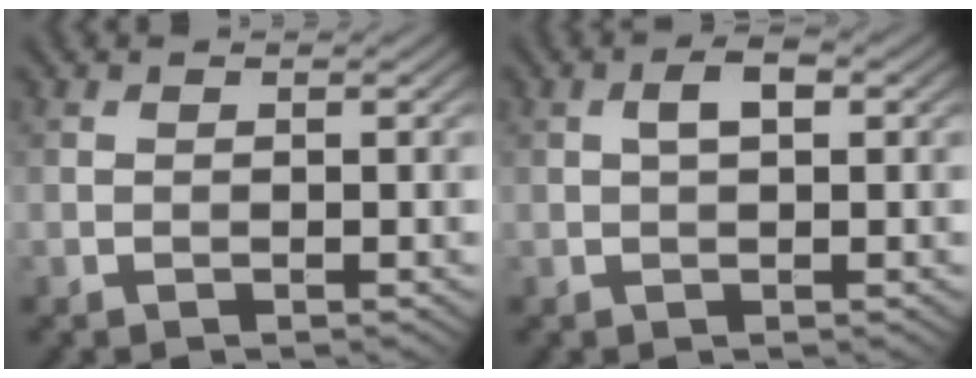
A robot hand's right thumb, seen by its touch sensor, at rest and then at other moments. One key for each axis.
{"total": 2.5, "fx": 0.6, "fy": 1.1, "fz": 2.2, "tx": -0.039, "ty": 0.007, "tz": 0.007}